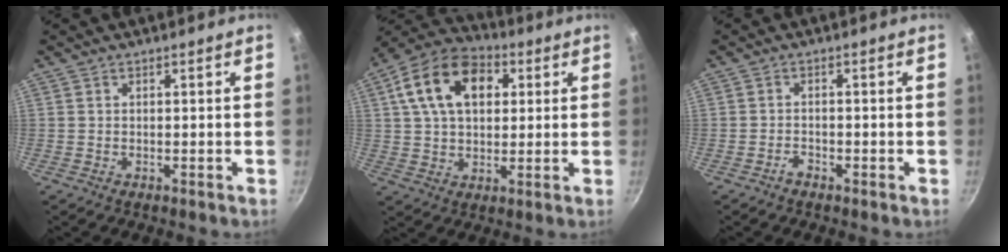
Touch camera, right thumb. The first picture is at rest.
{"total": 16.3, "force": [4.9, 10.7, 11.3], "torque": [-0.179, 0.015, 0.069]}
{"total": 1.4, "force": [-1.2, 0.5, 0.6], "torque": [-0.010, 0.013, -0.024]}